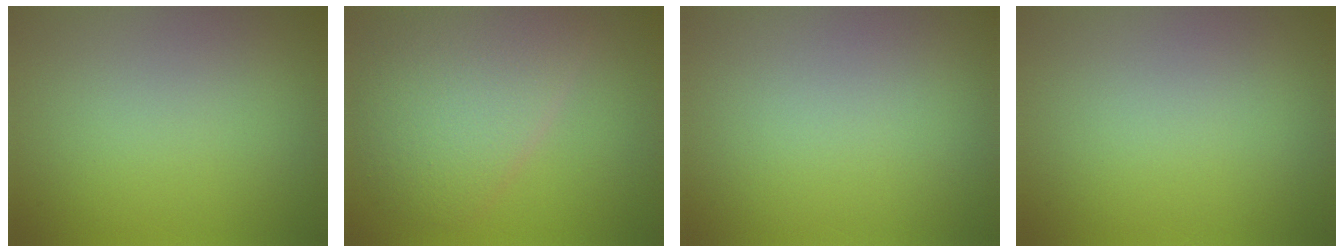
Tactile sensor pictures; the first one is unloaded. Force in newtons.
{"total": 6.7, "press": 6.7, "slide": 0.3}
{"total": 0.0}
{"total": 0.0}